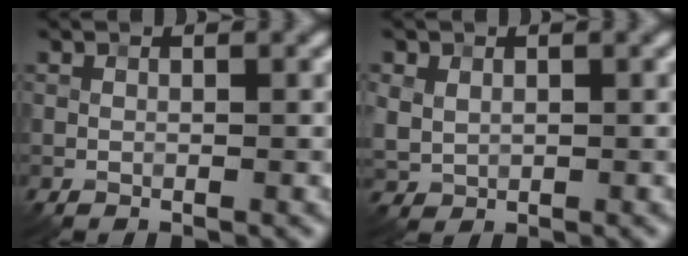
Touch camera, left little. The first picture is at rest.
{"total": 2.0, "force": [0.6, 1.6, 1.0], "torque": [-0.024, 0.000, 0.015]}